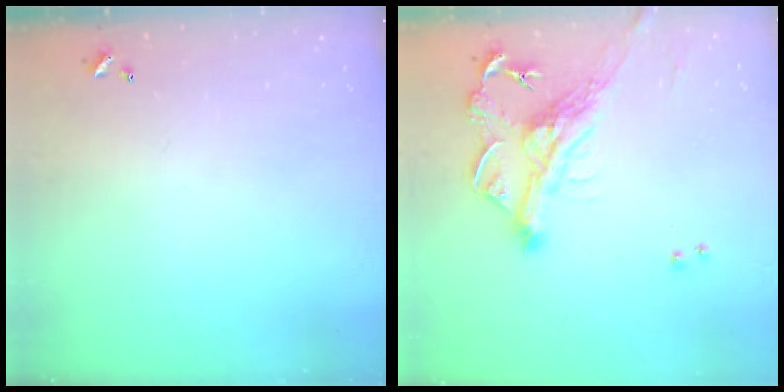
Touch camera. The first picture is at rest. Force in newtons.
{"total": 5.2, "press": 4.8, "slide": 1.8}